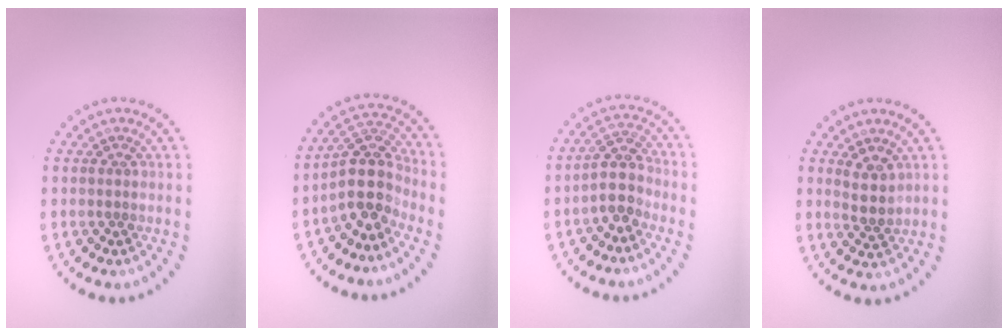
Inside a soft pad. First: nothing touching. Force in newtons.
{"total": 4.3, "press": 3.5, "slide": 2.4}
{"total": 2.8, "press": 2.3, "slide": 1.6}
{"total": 2.2, "press": 1.9, "slide": 1.2}